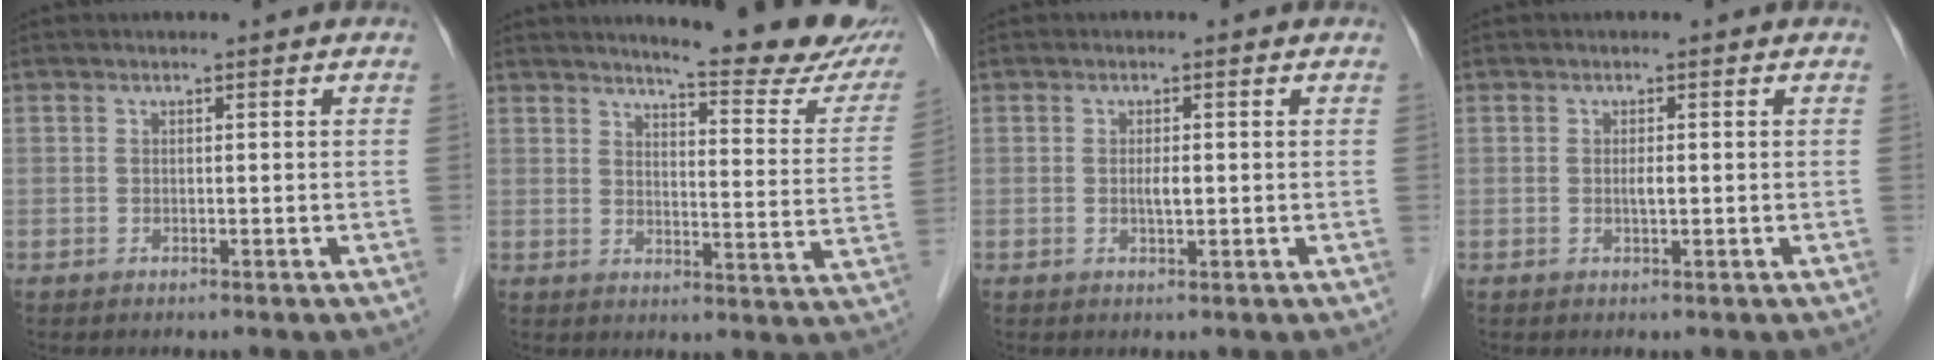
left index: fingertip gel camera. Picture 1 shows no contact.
{"total": 17.3, "force": [15.3, 2.0, 7.9], "torque": [-0.092, -0.066, 0.170]}
{"total": 1.5, "force": [0.0, 0.3, 1.5], "torque": [-0.028, 0.000, 0.000]}
{"total": 0.8, "force": [0.0, 0.2, 0.8], "torque": [-0.015, -0.001, -0.001]}